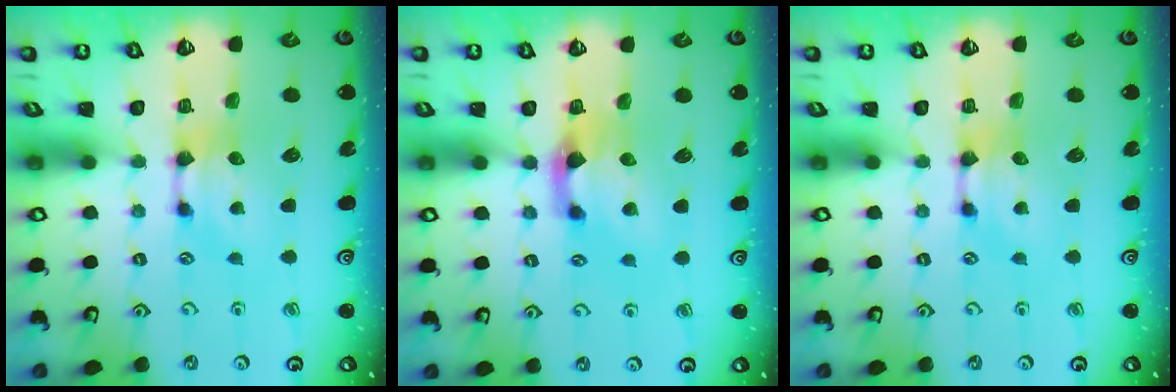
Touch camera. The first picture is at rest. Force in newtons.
{"total": 2.4, "press": 2.0, "slide": 1.3}
{"total": 0.0}